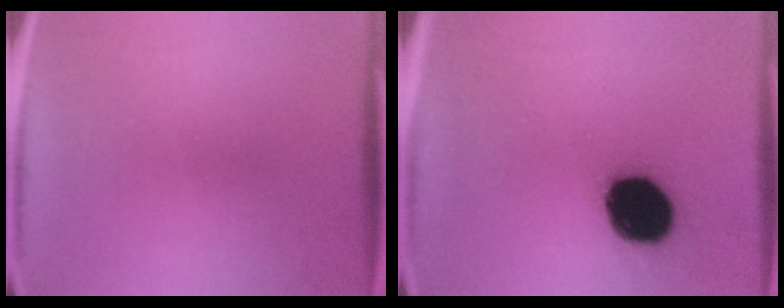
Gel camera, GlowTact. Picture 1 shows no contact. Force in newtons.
{"total": 19.6}